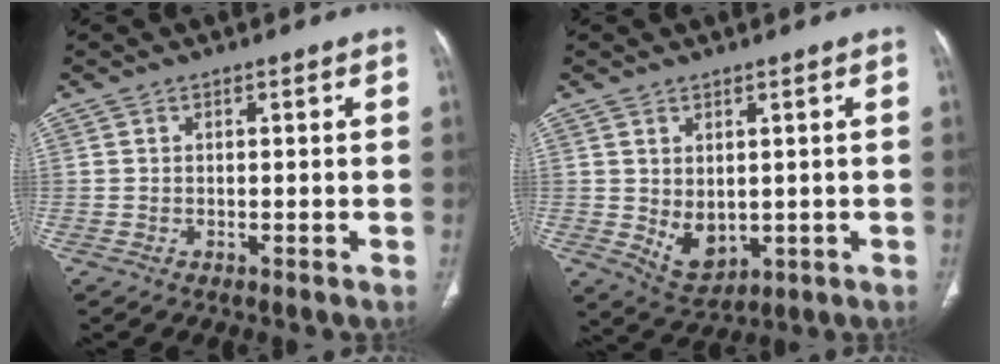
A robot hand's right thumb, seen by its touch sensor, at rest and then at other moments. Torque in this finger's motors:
{"motor_torque": [-0.21, 0.33, -0.13, 0.06, 0.14]}